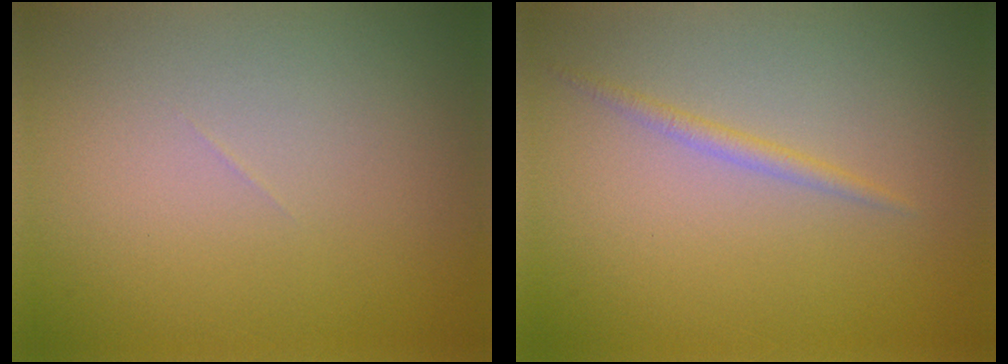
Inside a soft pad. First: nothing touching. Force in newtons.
{"total": 1.1, "press": 1.1, "slide": 0.0}